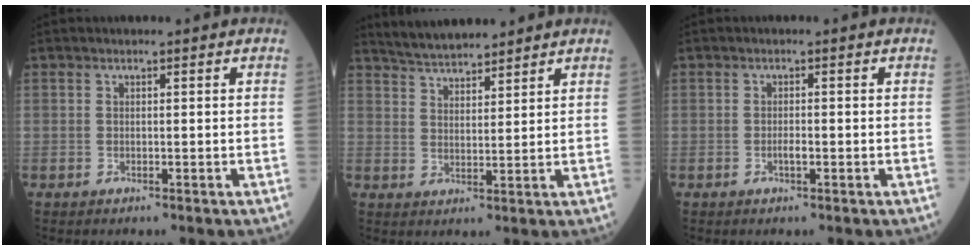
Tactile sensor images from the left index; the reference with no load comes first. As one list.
[{"total": 7.1, "force": [6.6, 1.1, 2.2], "torque": [-0.047, 0.019, 0.122]}, {"total": 1.1, "force": [-0.5, 0.2, 0.9], "torque": [-0.019, -0.003, -0.010]}]